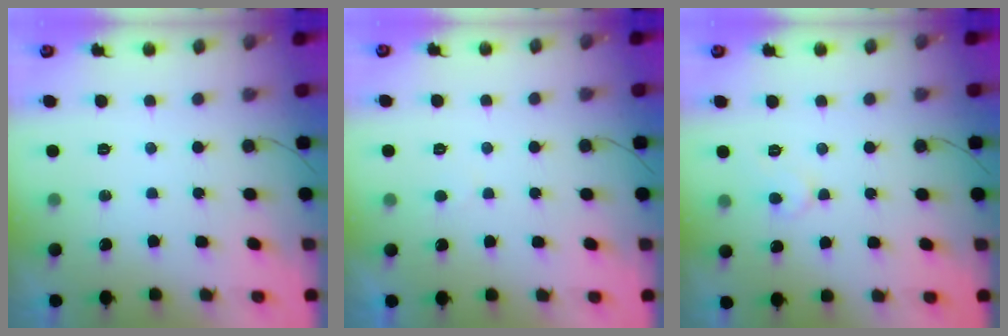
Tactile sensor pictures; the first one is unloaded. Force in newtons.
{"total": 1.9, "press": 1.9, "slide": 0.3}
{"total": 5.1, "press": 5.0, "slide": 0.4}